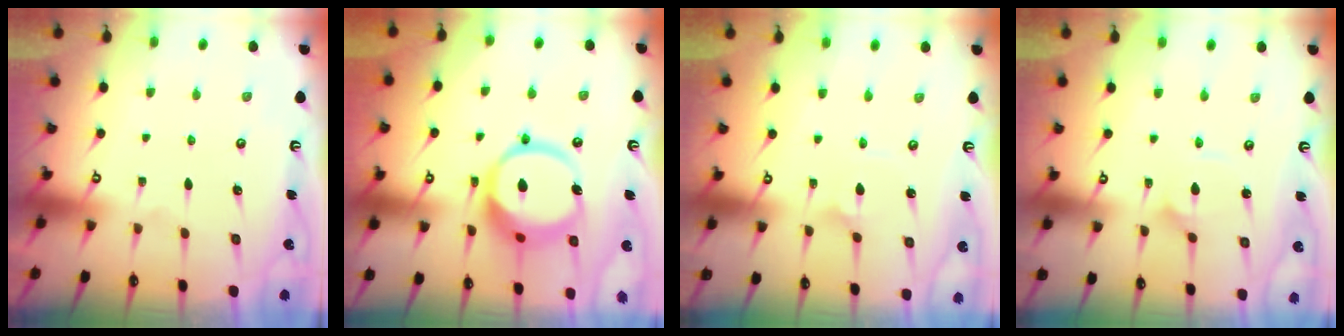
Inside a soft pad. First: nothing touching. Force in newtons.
{"total": 14.4, "press": 14.3, "slide": 1.9}
{"total": 2.4, "press": 2.4, "slide": 0.2}
{"total": 2.1, "press": 2.1, "slide": 0.1}